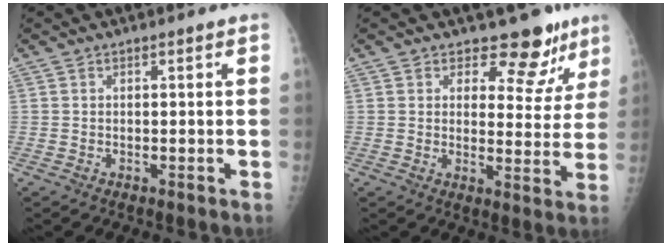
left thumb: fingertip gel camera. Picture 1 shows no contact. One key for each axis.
{"total": 8.9, "fx": 7.3, "fy": 4.7, "fz": 2.2, "tx": 0.012, "ty": -0.054, "tz": 0.084}